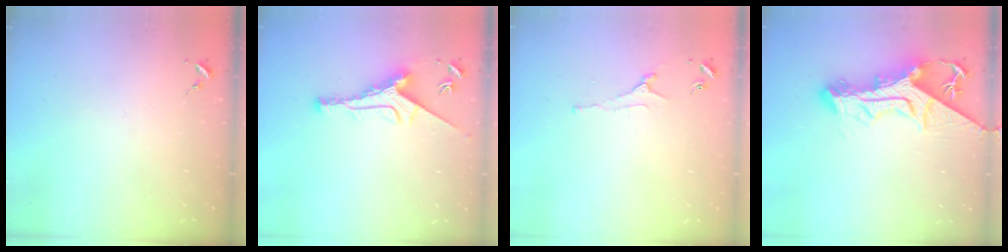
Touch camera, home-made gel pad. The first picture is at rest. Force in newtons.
{"total": 9.6, "press": 9.6, "slide": 0.3}
{"total": 3.6, "press": 3.5, "slide": 0.7}
{"total": 17.2, "press": 17.1, "slide": 1.6}